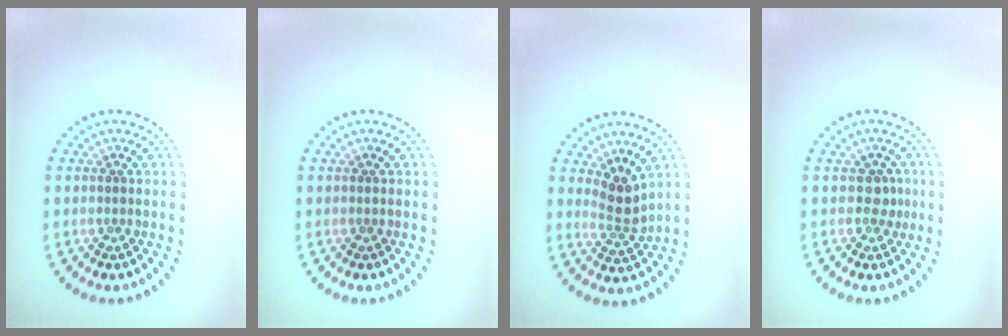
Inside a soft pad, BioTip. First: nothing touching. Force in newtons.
{"total": 0.0}
{"total": 2.4, "press": 1.7, "slide": 1.7}
{"total": 1.5, "press": 1.3, "slide": 0.8}